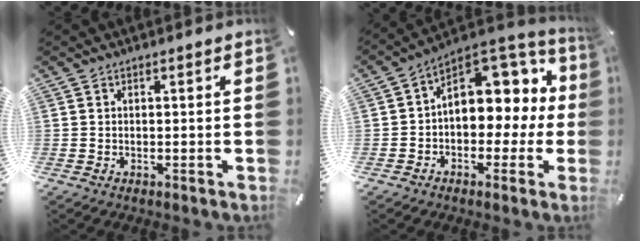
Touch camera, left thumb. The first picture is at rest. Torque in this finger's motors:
{"motor_torque": [1.50, 3.51, 0.59, 0.12, 0.17]}